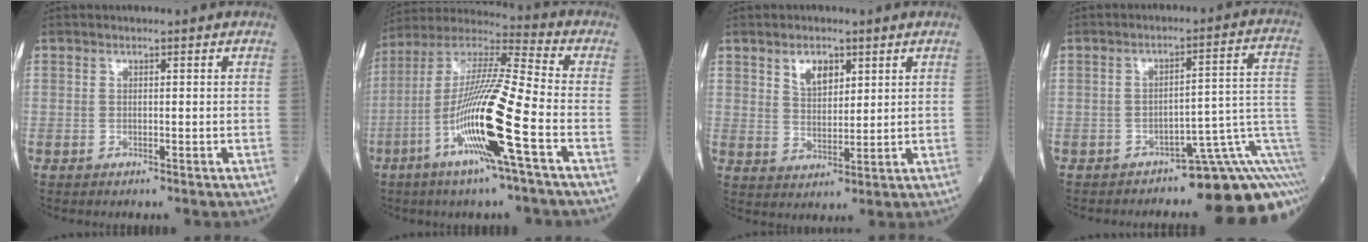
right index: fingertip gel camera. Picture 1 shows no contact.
{"total": 19.2, "force": [-6.6, 0.7, 18.0], "torque": [-0.378, -0.022, -0.132]}
{"total": 5.4, "force": [2.7, 3.0, 3.5], "torque": [-0.071, 0.006, 0.055]}
{"total": 13.0, "force": [-7.8, 3.2, 10.0], "torque": [-0.071, 0.074, -0.094]}